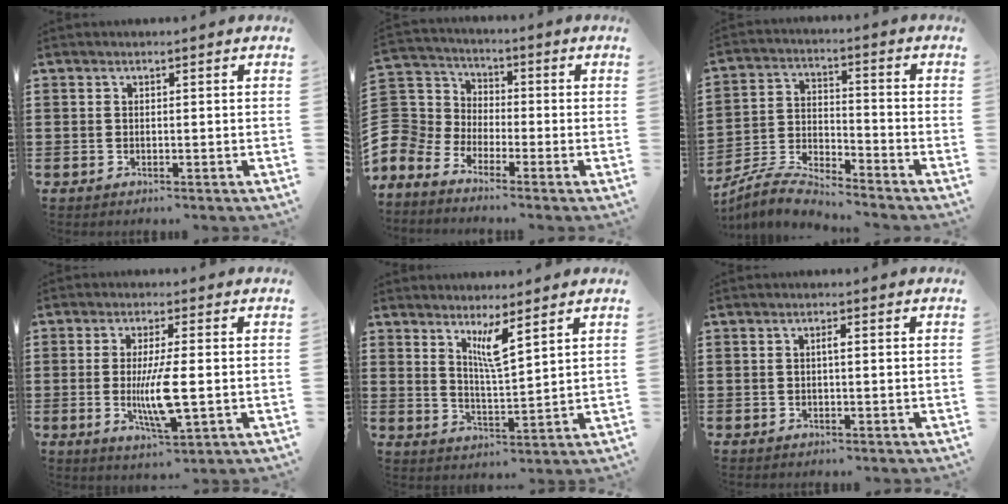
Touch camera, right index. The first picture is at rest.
{"total": 5.0, "force": [-2.9, 4.0, 0.2], "torque": [-0.057, -0.005, -0.069]}
{"total": 5.6, "force": [-5.5, 0.5, 1.2], "torque": [-0.042, -0.001, -0.113]}
{"total": 8.0, "force": [-1.0, 1.5, 7.7], "torque": [-0.160, -0.018, -0.022]}
{"total": 5.1, "force": [3.3, 0.5, 3.8], "torque": [-0.076, -0.006, 0.056]}
{"total": 1.0, "force": [-0.1, 0.1, 1.0], "torque": [-0.018, -0.001, -0.002]}